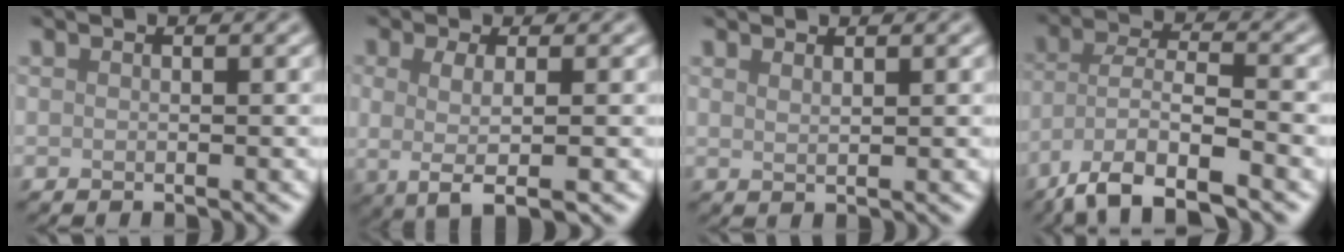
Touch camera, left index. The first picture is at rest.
{"total": 3.4, "force": [-0.3, 0.9, 3.2], "torque": [-0.056, -0.004, -0.007]}
{"total": 1.1, "force": [0.8, 0.3, 0.6], "torque": [-0.006, -0.001, 0.012]}
{"total": 8.1, "force": [-5.2, 2.5, 5.7], "torque": [-0.103, -0.002, -0.102]}